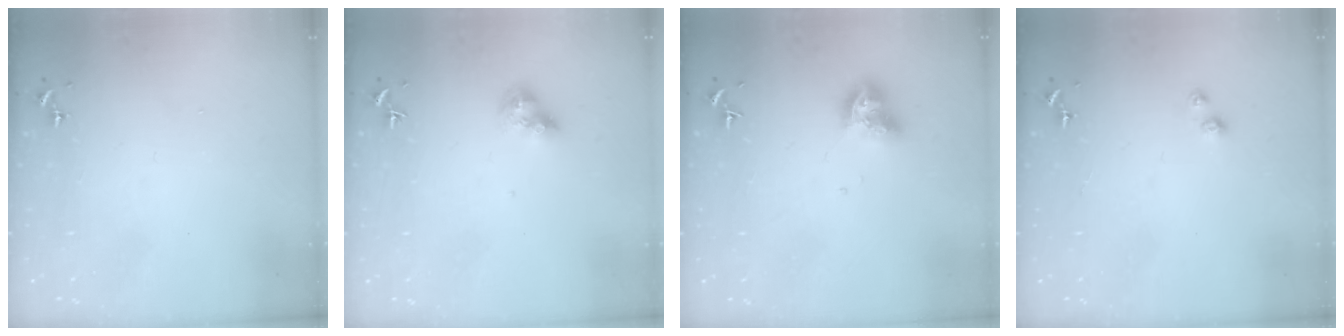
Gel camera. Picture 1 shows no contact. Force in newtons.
{"total": 9.0, "press": 9.0, "slide": 0.9}
{"total": 8.5, "press": 8.5, "slide": 0.7}
{"total": 3.9, "press": 3.9, "slide": 0.6}